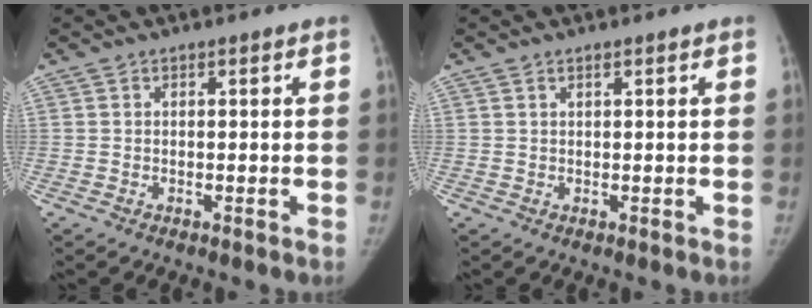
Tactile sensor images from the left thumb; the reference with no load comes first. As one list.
[{"total": 0.8, "force": [0.6, 0.2, 0.5], "torque": [-0.008, -0.001, 0.012]}]